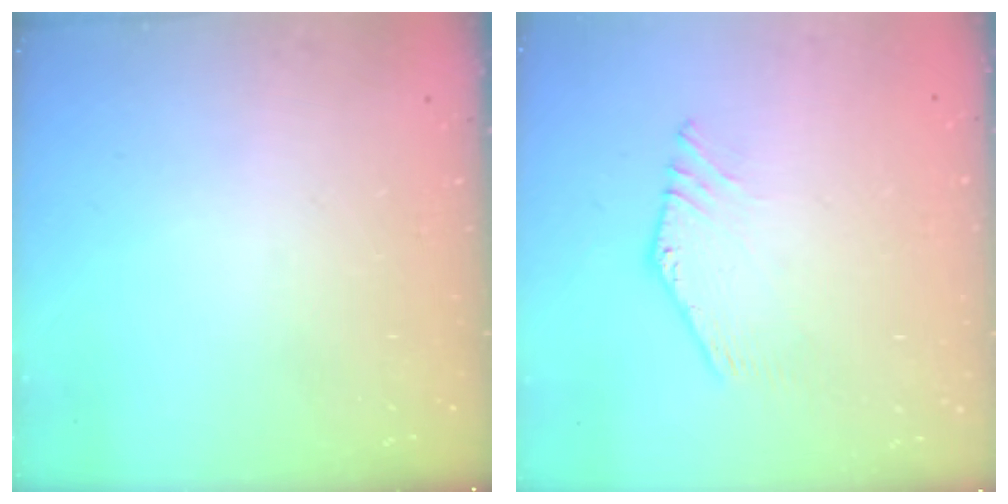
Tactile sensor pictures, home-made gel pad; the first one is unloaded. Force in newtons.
{"total": 1.6, "press": 1.6, "slide": 0.1}